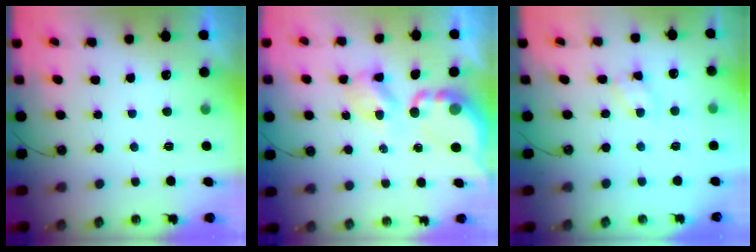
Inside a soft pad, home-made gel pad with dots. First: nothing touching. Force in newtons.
{"total": 6.3, "press": 6.2, "slide": 0.4}
{"total": 3.0, "press": 3.0, "slide": 0.5}